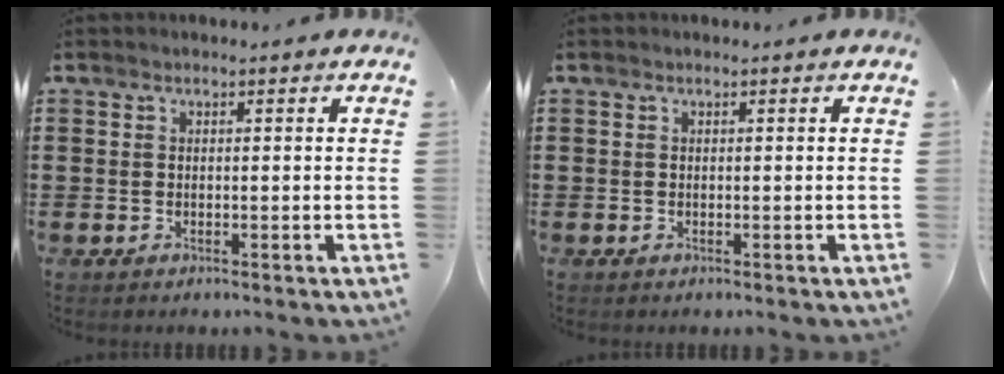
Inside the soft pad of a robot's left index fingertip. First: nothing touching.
{"total": 0.0}